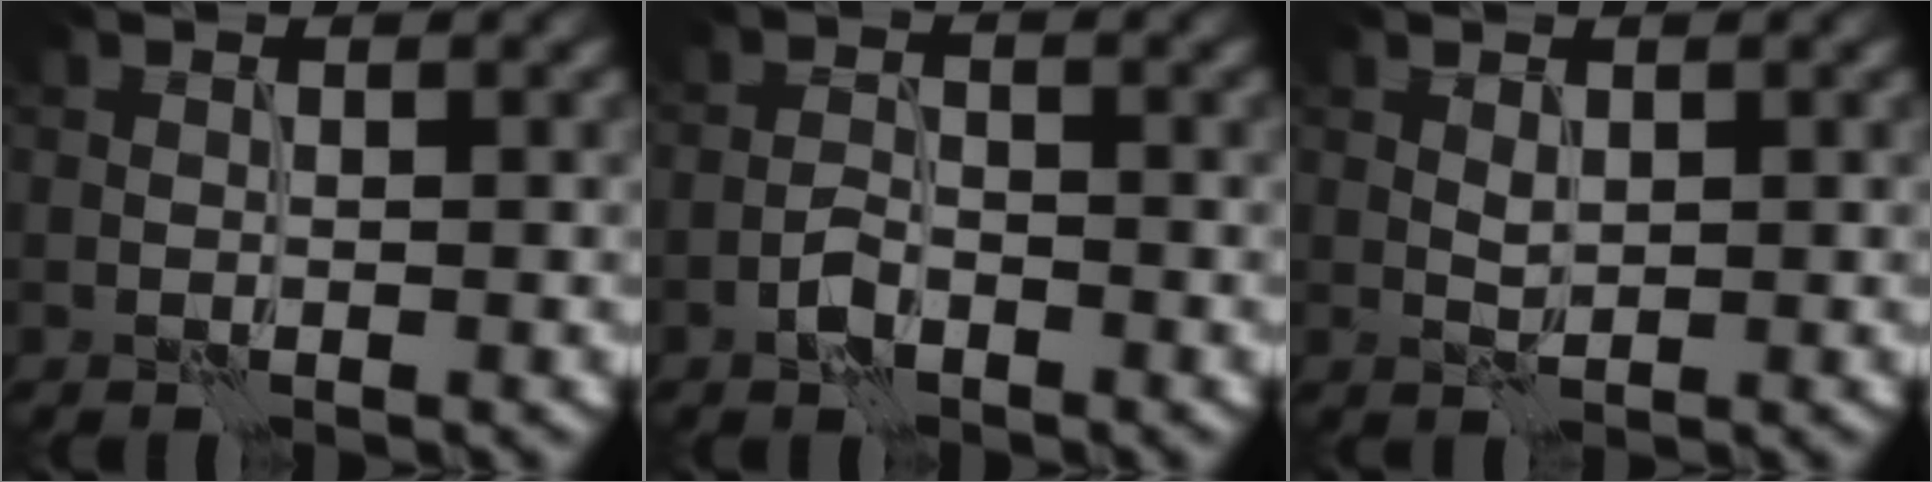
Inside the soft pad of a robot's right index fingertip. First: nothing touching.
{"total": 2.0, "force": [-1.2, 0.9, 1.2], "torque": [-0.021, 0.006, -0.027]}
{"total": 0.9, "force": [0.5, 0.4, 0.7], "torque": [-0.019, 0.000, 0.013]}